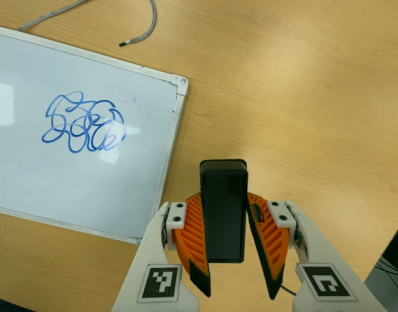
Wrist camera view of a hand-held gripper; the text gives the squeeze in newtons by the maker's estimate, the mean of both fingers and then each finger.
{"total": 6.5, "left": 5.7, "right": 7.3}